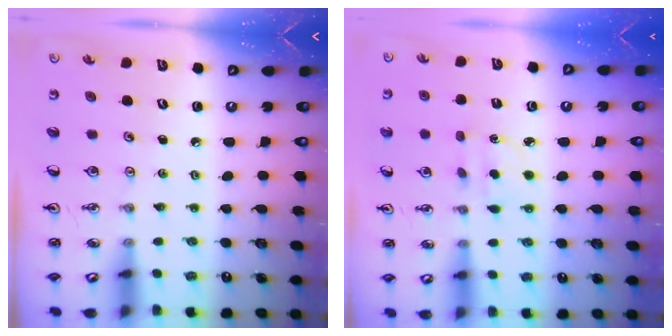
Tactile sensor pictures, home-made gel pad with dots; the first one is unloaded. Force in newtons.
{"total": 2.7, "press": 2.6, "slide": 0.4}